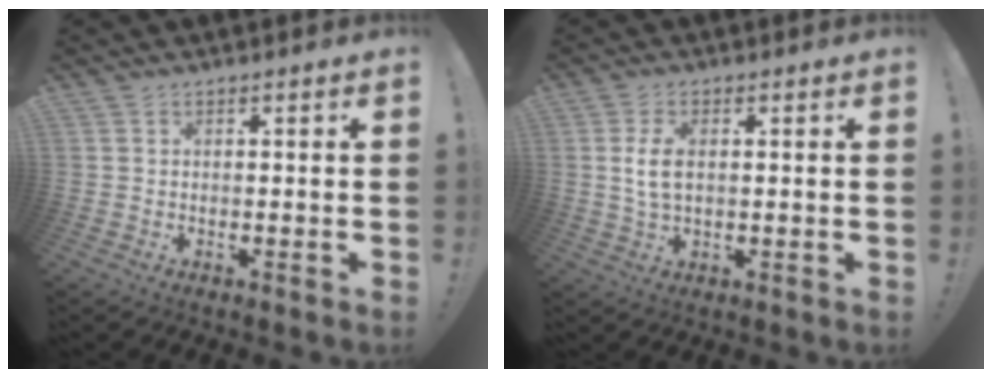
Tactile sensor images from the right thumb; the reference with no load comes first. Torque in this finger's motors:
{"motor_torque": [-0.27, 0.24, 0.16, -0.26, 0.09]}